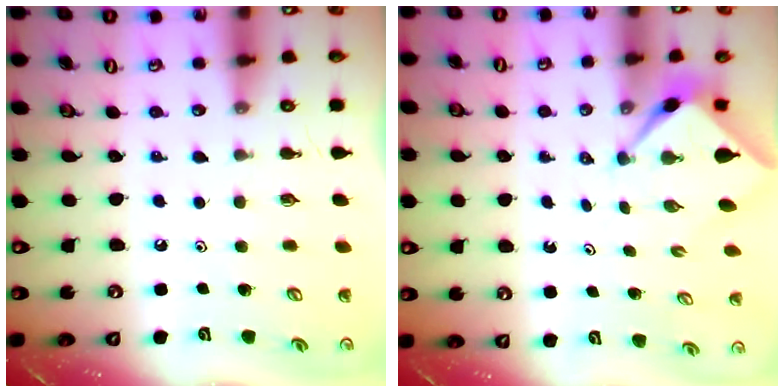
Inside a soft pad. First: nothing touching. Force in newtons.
{"total": 2.1, "press": 2.1, "slide": 0.3}